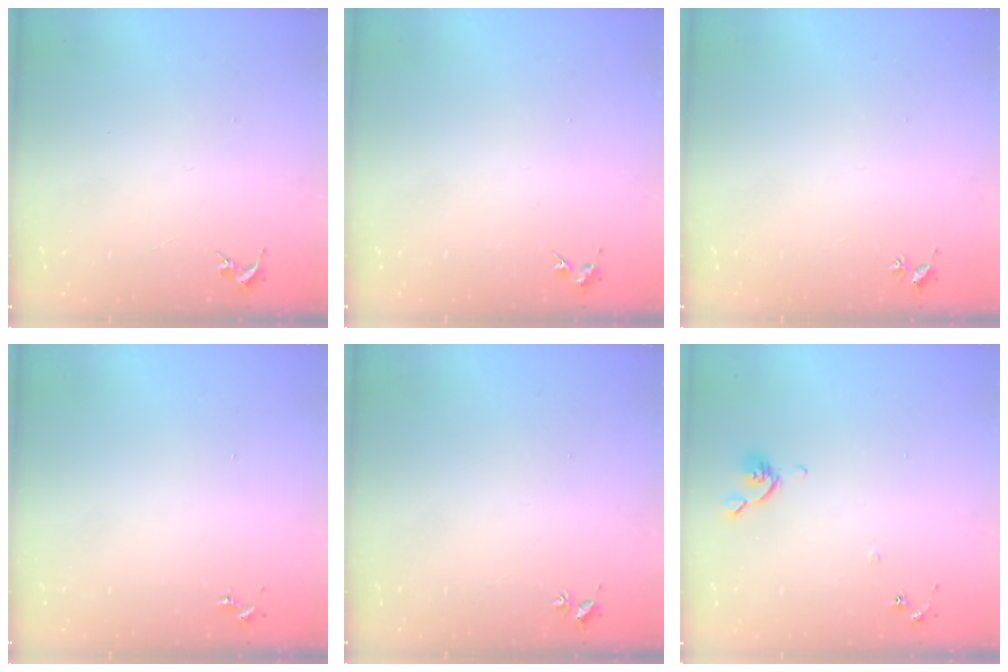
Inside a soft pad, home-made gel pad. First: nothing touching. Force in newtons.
{"total": 4.3, "press": 4.3, "slide": 0.6}
{"total": 2.0, "press": 2.0, "slide": 0.3}
{"total": 0.0}
{"total": 2.0, "press": 2.0, "slide": 0.3}
{"total": 6.2, "press": 6.2, "slide": 0.8}